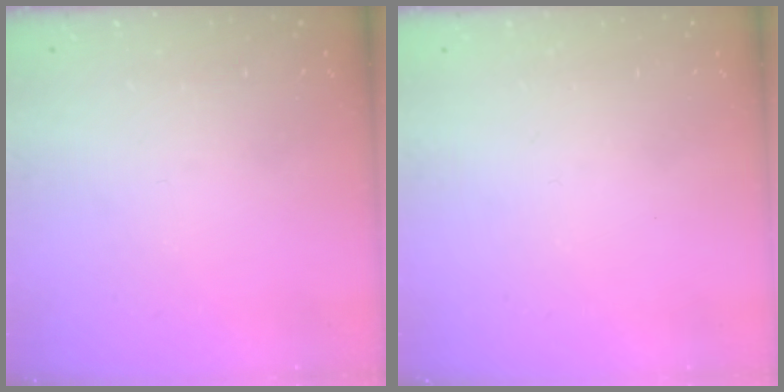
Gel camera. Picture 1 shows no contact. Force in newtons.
{"total": 1.7, "press": 1.6, "slide": 0.1}